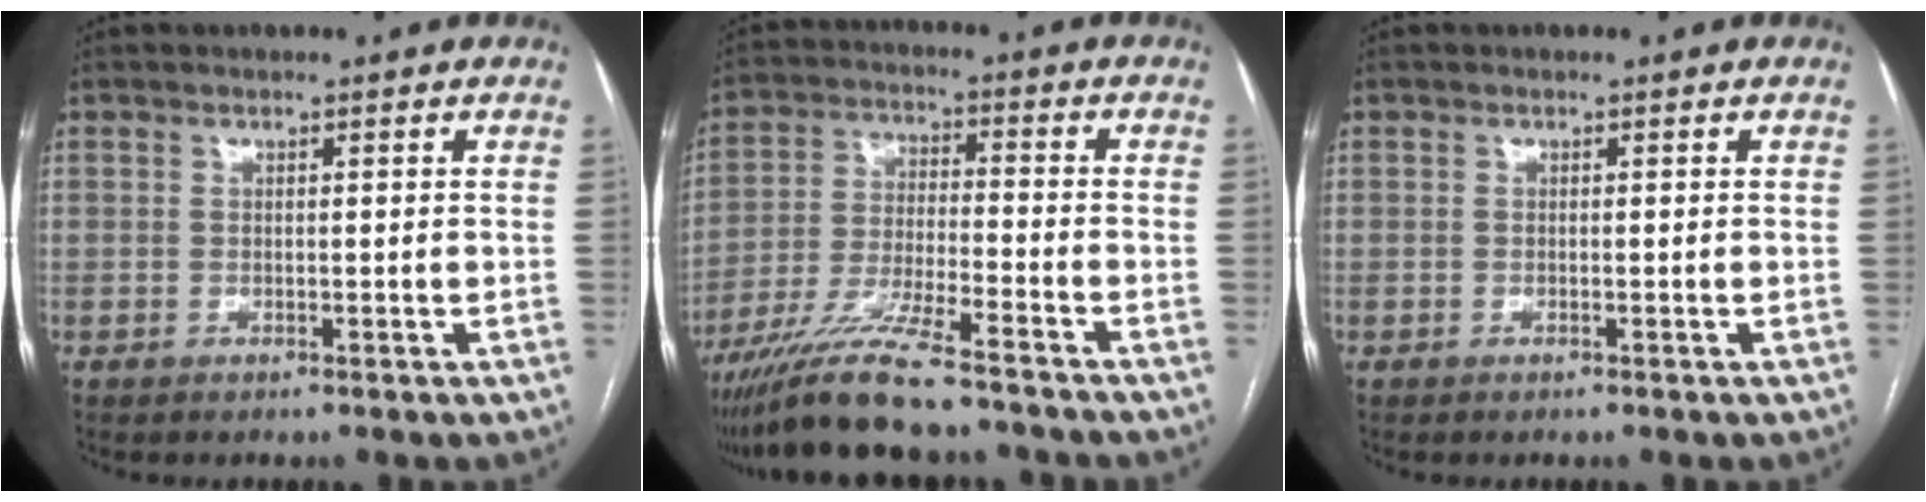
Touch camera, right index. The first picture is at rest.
{"total": 11.7, "force": [-9.4, 0.4, 6.9], "torque": [-0.132, -0.025, -0.170]}
{"total": 0.0}